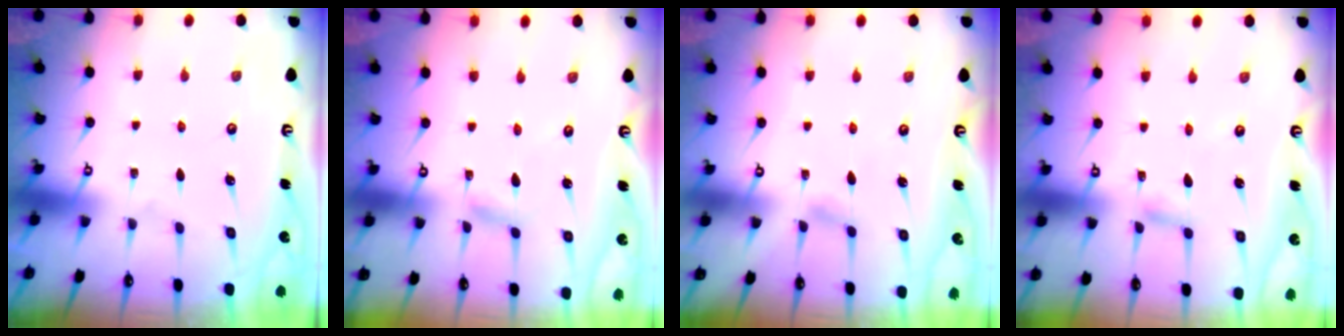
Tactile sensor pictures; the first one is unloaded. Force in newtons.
{"total": 2.8, "press": 2.8, "slide": 0.3}
{"total": 5.0, "press": 5.0, "slide": 0.5}
{"total": 2.9, "press": 2.9, "slide": 0.1}